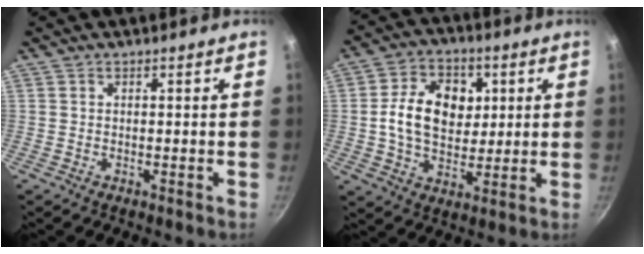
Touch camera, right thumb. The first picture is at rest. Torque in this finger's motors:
{"motor_torque": [0.49, 2.58, 1.01, -0.27, 0.13]}